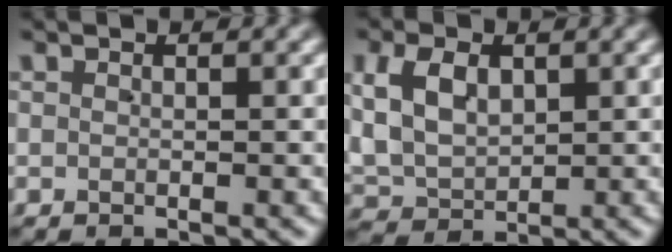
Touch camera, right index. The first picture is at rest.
{"total": 7.5, "force": [1.4, 6.2, 3.9], "torque": [-0.101, -0.009, 0.028]}